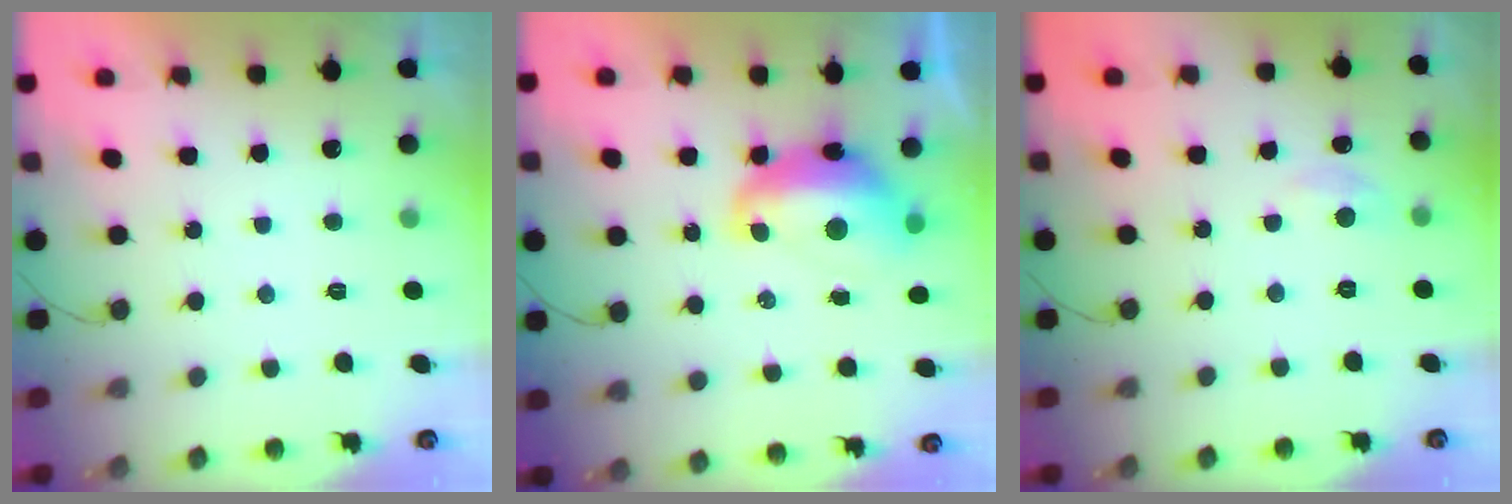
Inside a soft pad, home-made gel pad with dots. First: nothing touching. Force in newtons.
{"total": 10.9, "press": 10.9, "slide": 0.8}
{"total": 3.3, "press": 3.3, "slide": 0.4}